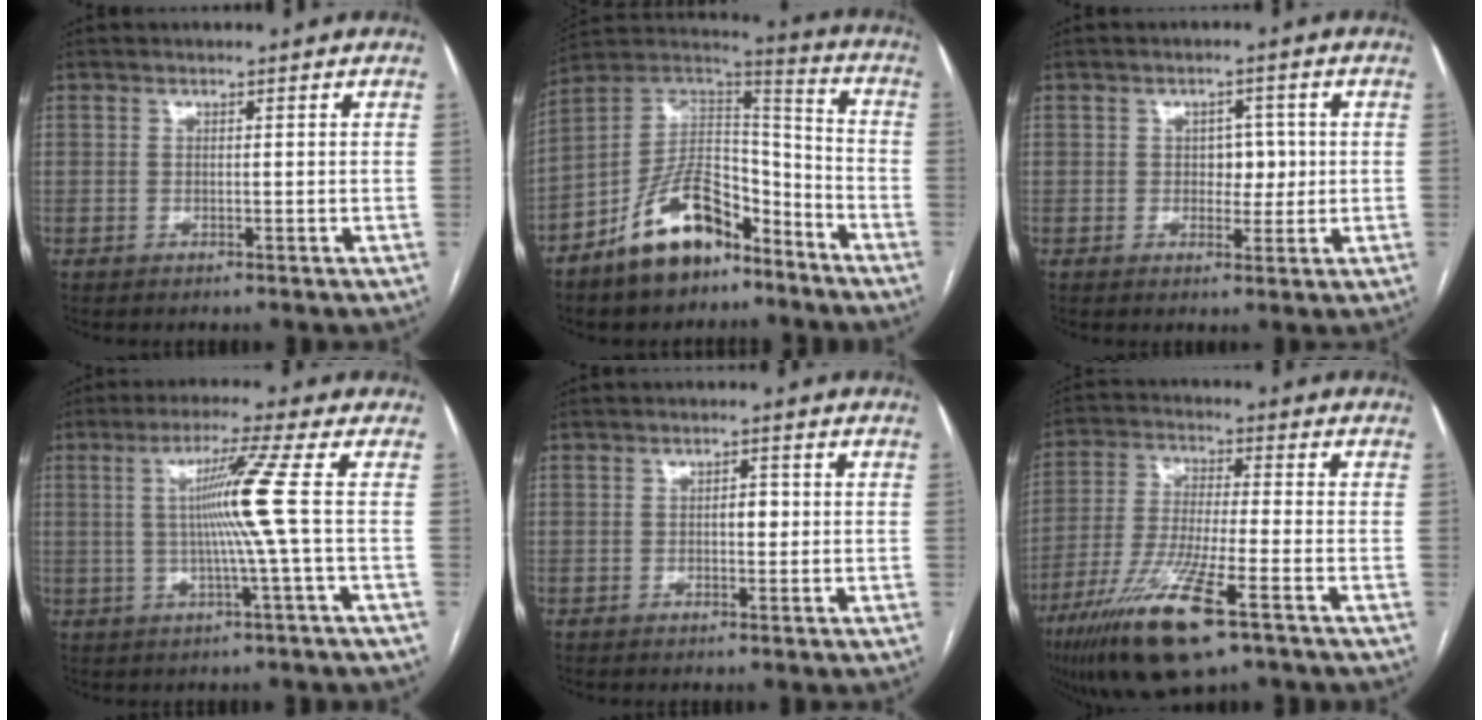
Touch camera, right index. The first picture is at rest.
{"total": 15.3, "force": [-9.8, 7.0, 9.4], "torque": [-0.175, 0.030, -0.172]}
{"total": 3.6, "force": [0.2, 2.4, 2.6], "torque": [-0.026, 0.007, 0.005]}
{"total": 7.9, "force": [0.3, -2.6, 7.5], "torque": [-0.137, 0.003, 0.014]}
{"total": 2.0, "force": [0.0, 1.0, 1.8], "torque": [-0.026, 0.004, -0.001]}
{"total": 14.7, "force": [-8.2, 1.5, 12.1], "torque": [-0.254, -0.036, -0.148]}